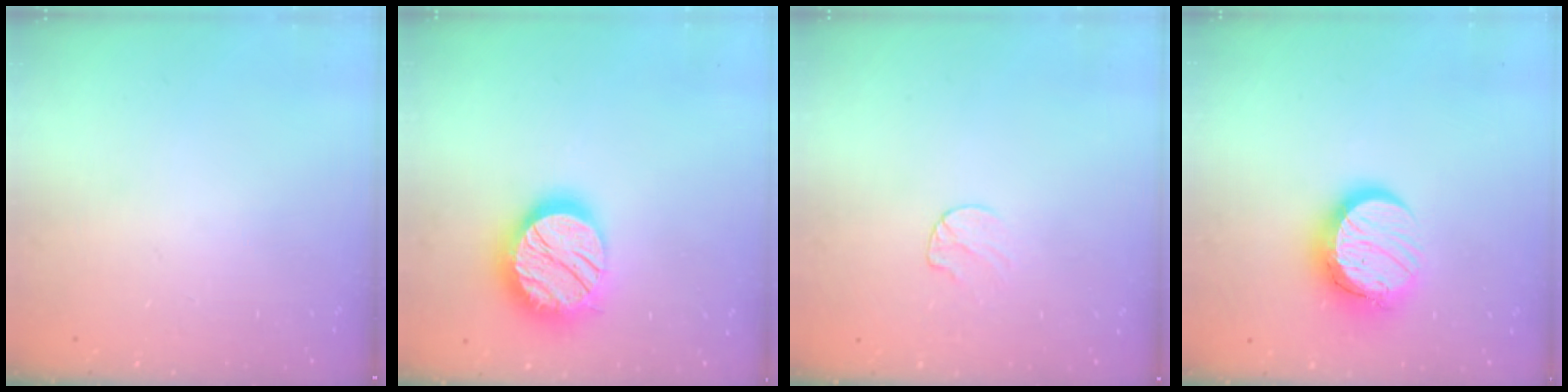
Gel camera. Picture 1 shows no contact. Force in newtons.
{"total": 19.9, "press": 19.9, "slide": 1.3}
{"total": 5.0, "press": 5.0, "slide": 0.5}
{"total": 12.4, "press": 12.3, "slide": 1.2}